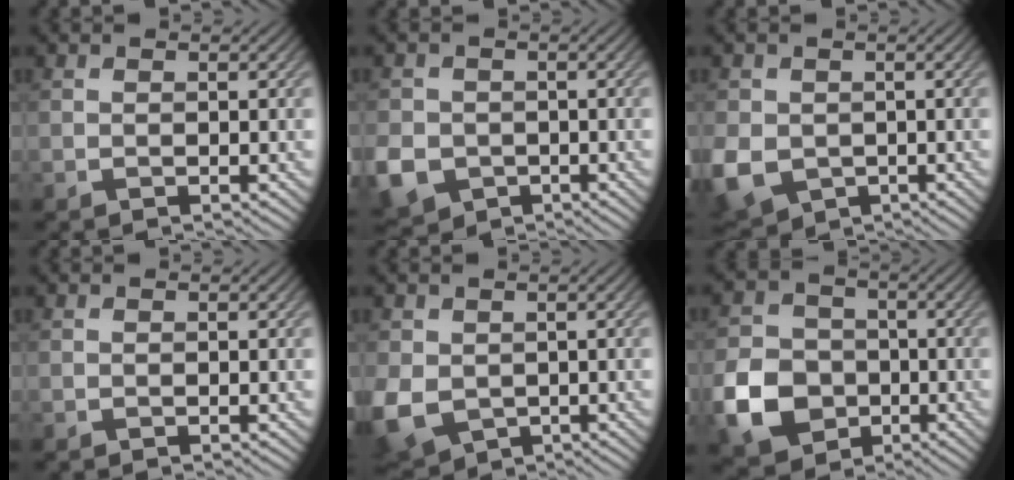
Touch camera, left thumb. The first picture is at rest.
{"total": 7.0, "force": [-2.5, 5.8, 3.0], "torque": [-0.092, -0.026, -0.051]}
{"total": 7.4, "force": [-1.6, 6.1, 4.0], "torque": [-0.121, -0.029, -0.026]}
{"total": 0.0}
{"total": 7.3, "force": [-0.9, 5.8, 4.3], "torque": [-0.133, -0.025, -0.014]}
{"total": 9.3, "force": [-3.1, 7.5, 4.5], "torque": [-0.114, -0.018, -0.071]}